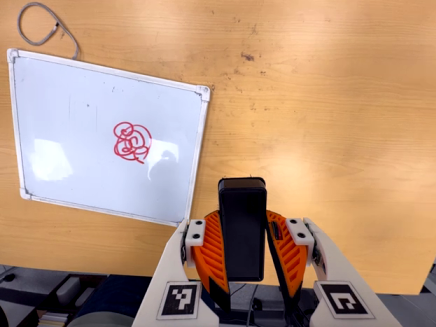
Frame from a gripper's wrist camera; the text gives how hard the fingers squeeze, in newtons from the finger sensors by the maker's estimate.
{"total": 8.0, "left": 7.1, "right": 8.9}